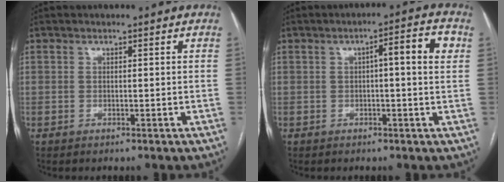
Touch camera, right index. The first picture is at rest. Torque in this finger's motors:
{"motor_torque": [0.11, 0.00, 0.10, 0.05]}